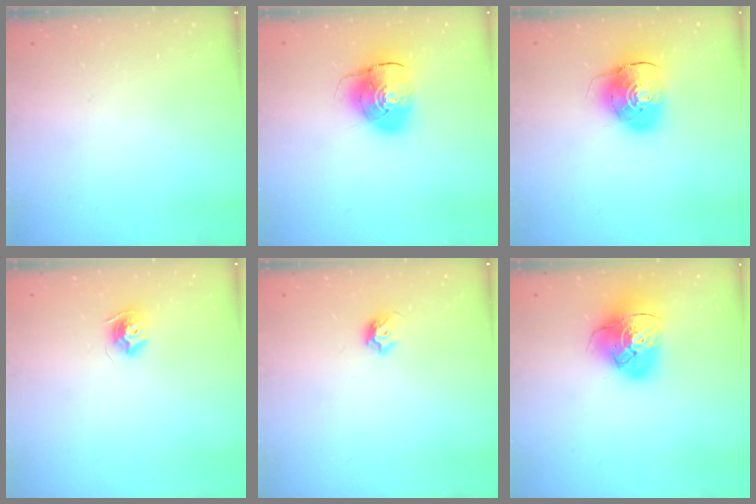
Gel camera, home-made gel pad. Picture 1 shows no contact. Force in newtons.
{"total": 11.4, "press": 11.3, "slide": 1.8}
{"total": 10.5, "press": 10.4, "slide": 1.6}
{"total": 8.3, "press": 8.3, "slide": 0.4}
{"total": 4.9, "press": 4.8, "slide": 1.0}
{"total": 16.4, "press": 16.3, "slide": 1.9}